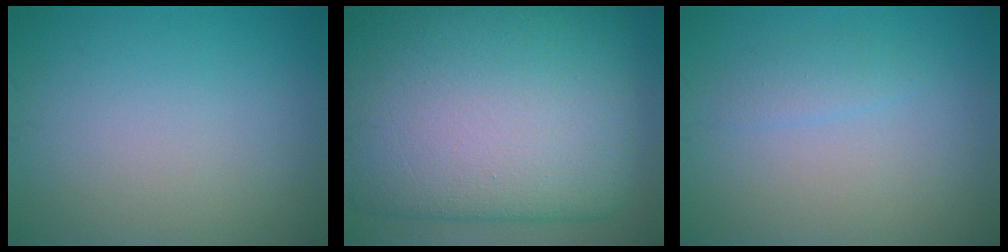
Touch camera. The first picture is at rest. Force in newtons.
{"total": 22.9, "press": 22.9, "slide": 0.5}
{"total": 1.2, "press": 1.2, "slide": 0.1}